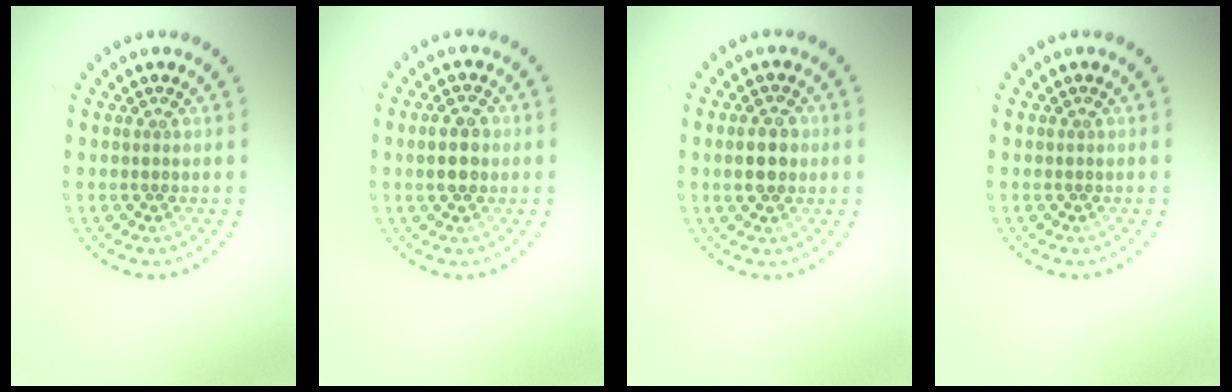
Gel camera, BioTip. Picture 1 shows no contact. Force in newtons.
{"total": 2.7, "press": 2.7, "slide": 0.1}
{"total": 2.8, "press": 2.8, "slide": 0.1}
{"total": 0.0}